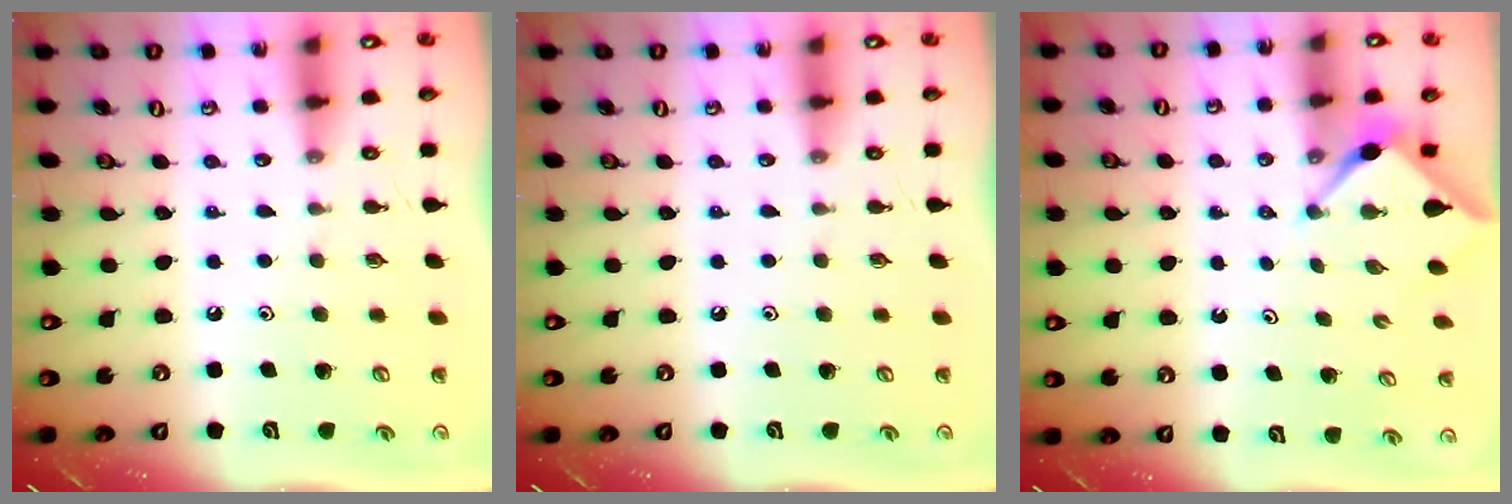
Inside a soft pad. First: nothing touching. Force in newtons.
{"total": 0.0}
{"total": 3.0, "press": 2.9, "slide": 0.3}